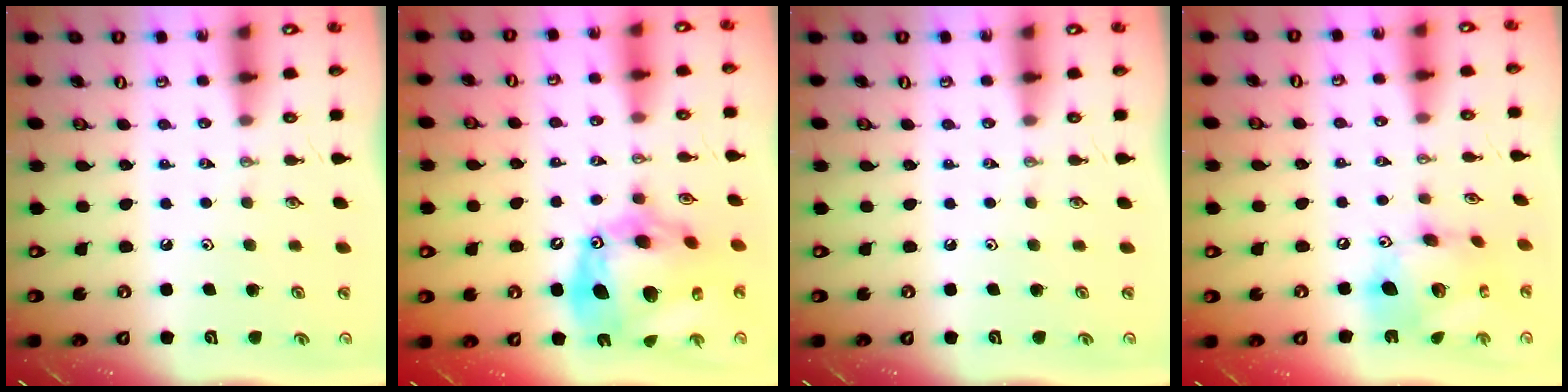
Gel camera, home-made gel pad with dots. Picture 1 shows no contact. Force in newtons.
{"total": 22.8, "press": 22.7, "slide": 2.3}
{"total": 0.0}
{"total": 17.0, "press": 17.0, "slide": 1.6}